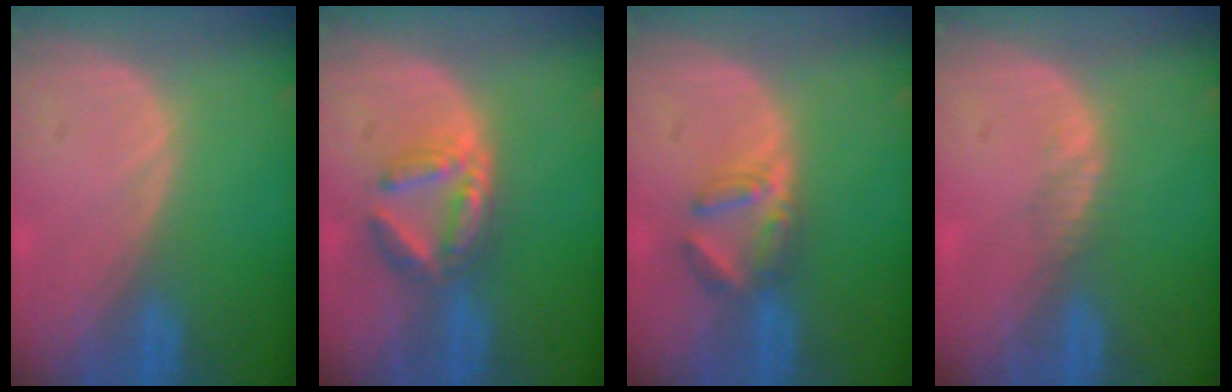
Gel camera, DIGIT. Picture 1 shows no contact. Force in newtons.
{"total": 6.0, "press": 5.7, "slide": 1.8}
{"total": 4.4, "press": 4.3, "slide": 1.1}
{"total": 1.1, "press": 0.9, "slide": 0.7}